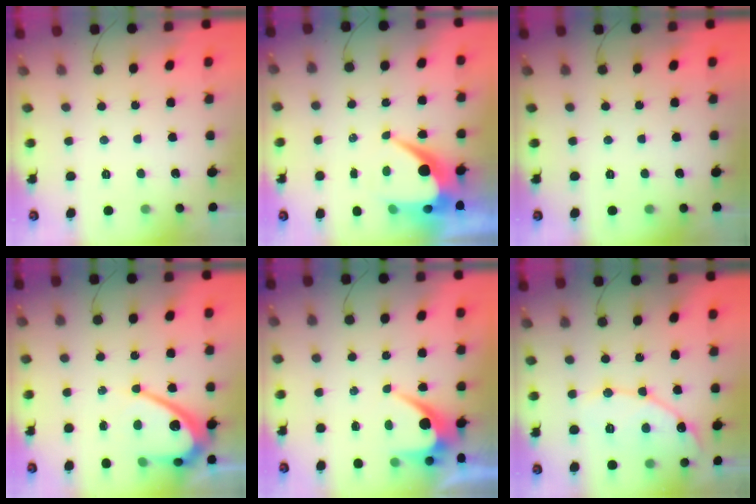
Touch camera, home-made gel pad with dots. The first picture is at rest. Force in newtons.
{"total": 10.2, "press": 10.2, "slide": 0.9}
{"total": 0.0}
{"total": 10.8, "press": 10.8, "slide": 0.8}
{"total": 6.5, "press": 6.4, "slide": 0.6}
{"total": 12.7, "press": 12.7, "slide": 1.1}